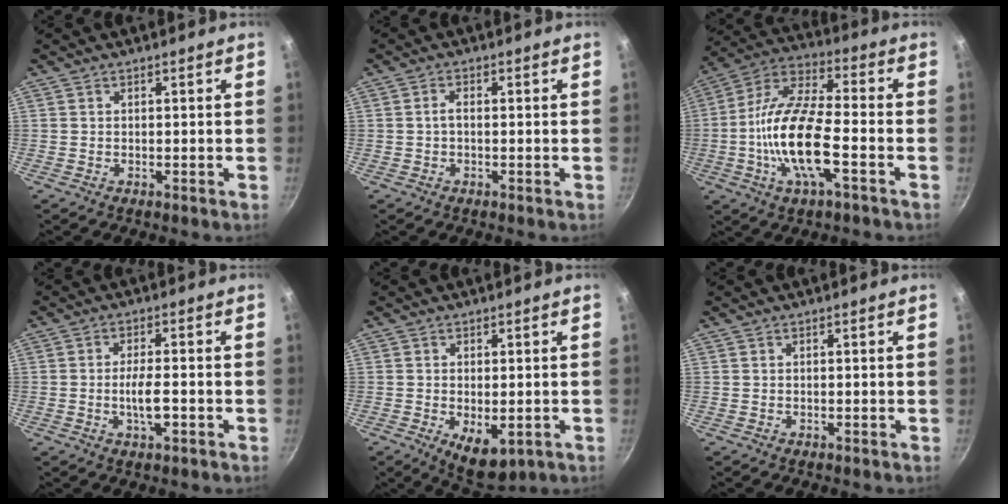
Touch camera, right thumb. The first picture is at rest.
{"total": 1.5, "force": [-0.2, 0.8, 1.3], "torque": [-0.021, 0.006, -0.006]}
{"total": 17.2, "force": [-4.1, 6.0, 15.6], "torque": [-0.315, 0.033, -0.079]}
{"total": 4.7, "force": [-1.2, 1.5, 4.3], "torque": [-0.077, 0.004, -0.020]}
{"total": 6.3, "force": [-1.9, 3.2, 5.1], "torque": [-0.073, -0.010, -0.015]}
{"total": 0.0}